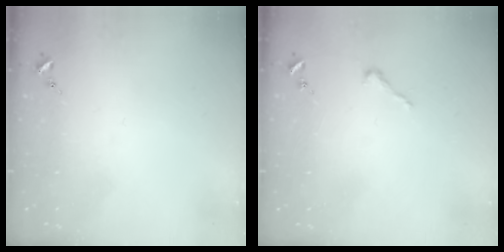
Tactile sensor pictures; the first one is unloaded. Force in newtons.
{"total": 2.5, "press": 2.5, "slide": 0.2}